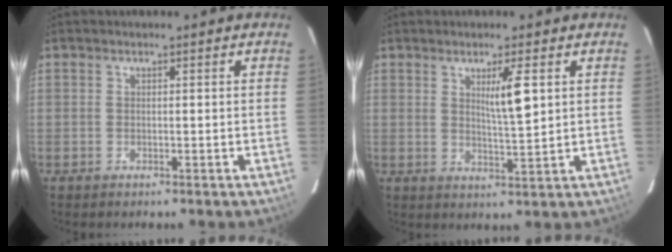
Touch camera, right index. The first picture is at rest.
{"total": 4.8, "force": [1.7, 0.1, 4.5], "torque": [-0.075, -0.008, 0.031]}